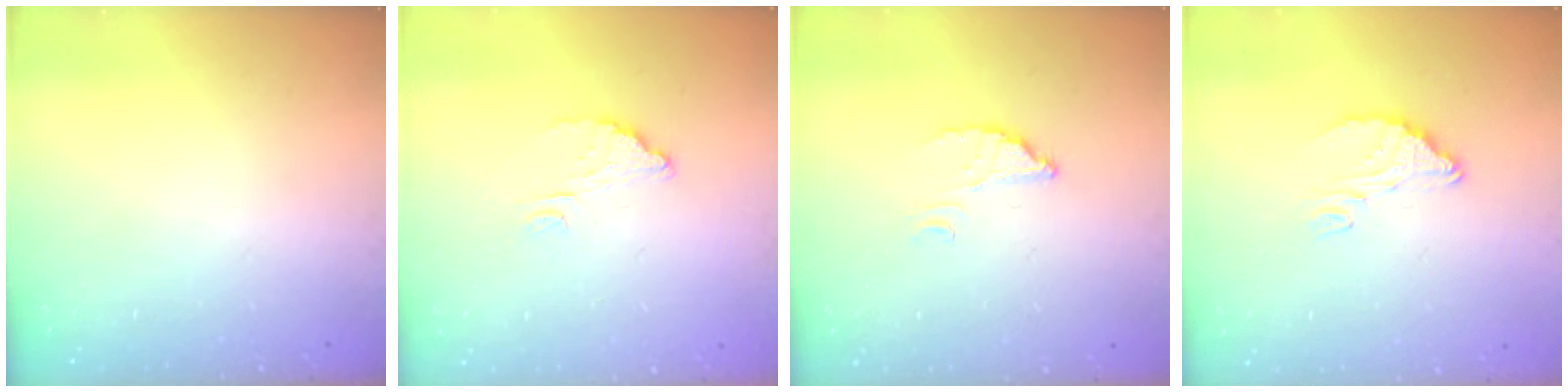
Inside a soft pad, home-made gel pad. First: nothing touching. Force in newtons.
{"total": 3.7, "press": 3.7, "slide": 0.4}
{"total": 3.1, "press": 3.1, "slide": 0.4}
{"total": 7.4, "press": 7.4, "slide": 0.6}